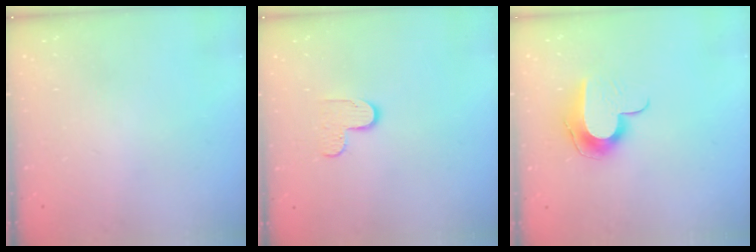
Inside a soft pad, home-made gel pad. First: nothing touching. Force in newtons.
{"total": 5.7, "press": 5.7, "slide": 0.4}
{"total": 9.9, "press": 9.9, "slide": 0.3}